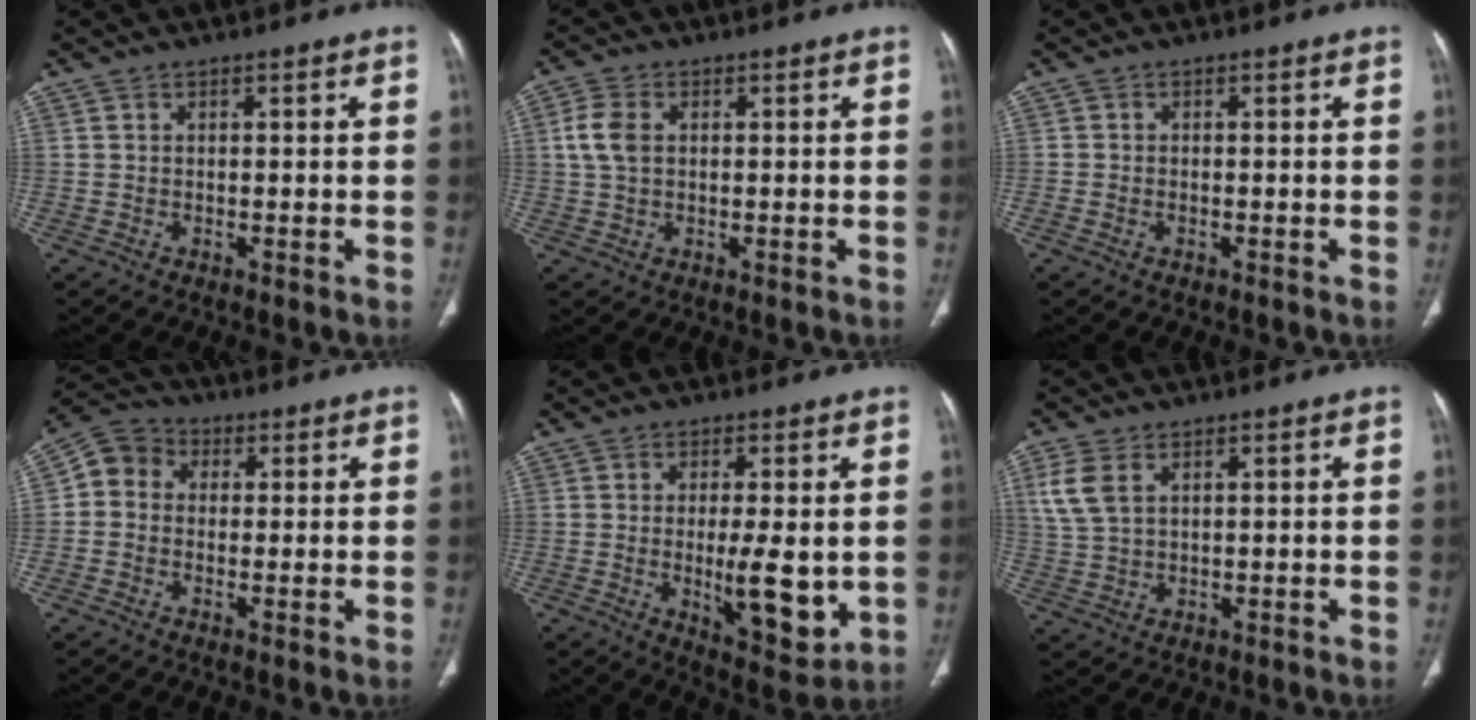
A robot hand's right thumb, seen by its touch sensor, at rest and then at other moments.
{"total": 5.1, "force": [0.9, 3.4, 3.6], "torque": [-0.083, 0.006, 0.015]}
{"total": 0.8, "force": [-0.3, 0.5, 0.5], "torque": [-0.010, 0.005, -0.008]}
{"total": 6.5, "force": [0.6, 5.6, 3.2], "torque": [-0.045, 0.019, -0.004]}
{"total": 11.1, "force": [-0.9, 3.8, 10.4], "torque": [-0.142, -0.025, -0.004]}
{"total": 4.2, "force": [1.7, 2.6, 2.7], "torque": [-0.061, -0.001, 0.042]}